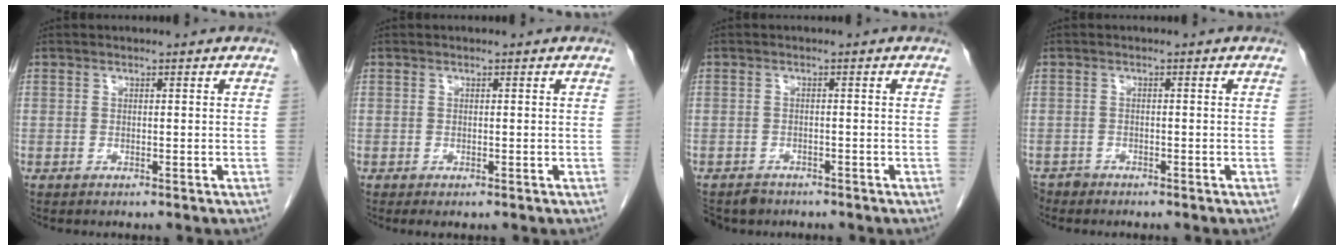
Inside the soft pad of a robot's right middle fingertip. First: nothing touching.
{"total": 0.8, "force": [-0.5, 0.3, 0.6], "torque": [-0.006, -0.003, -0.003]}
{"total": 4.3, "force": [-3.5, 2.5, 0.4], "torque": [-0.006, -0.002, -0.058]}
{"total": 1.7, "force": [-1.5, 0.6, -0.2], "torque": [0.001, -0.002, -0.027]}